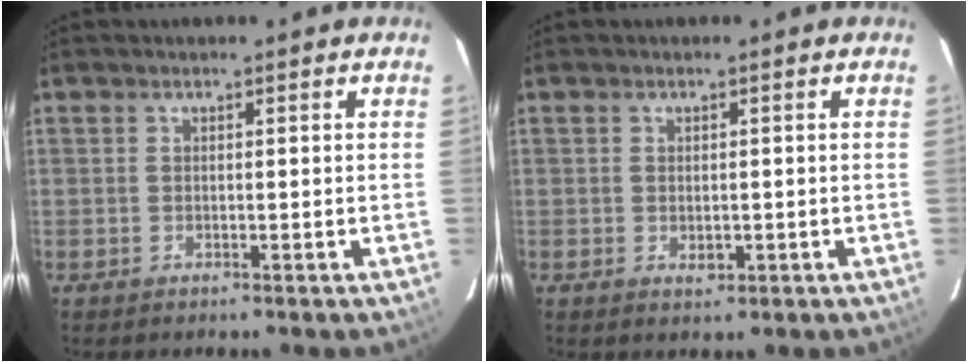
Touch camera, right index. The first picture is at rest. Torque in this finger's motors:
{"motor_torque": [0.25, 0.17, -0.01, 0.02]}